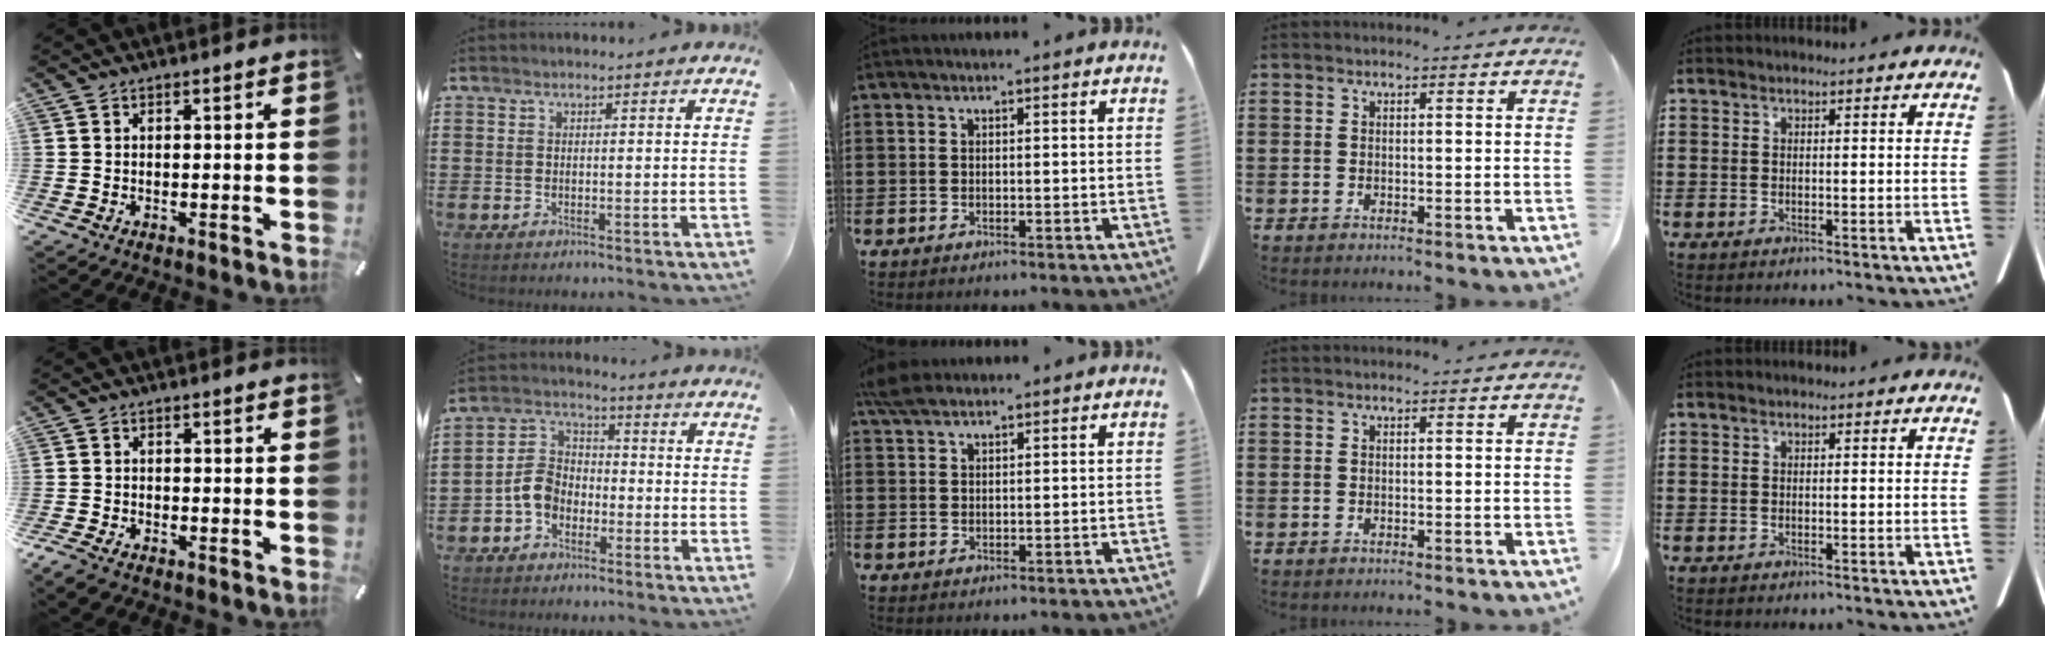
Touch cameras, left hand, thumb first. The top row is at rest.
{"thumb": {"total": 2.5, "force": [-2.1, 0.9, 1.1], "torque": [-0.031, 0.005, -0.045]}, "index": {"total": 5.8, "force": [-2.9, 4.2, 2.7], "torque": [-0.081, 0.010, -0.065]}, "middle": {"total": 3.3, "force": [2.5, 1.2, 1.7], "torque": [-0.041, 0.006, 0.047]}}